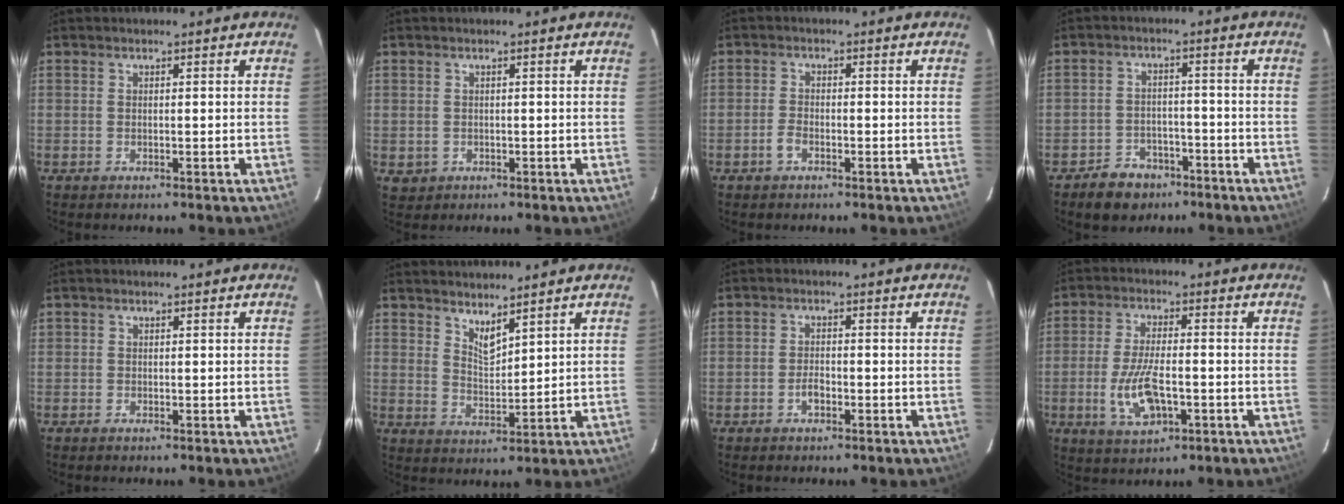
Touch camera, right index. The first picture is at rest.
{"total": 2.1, "force": [-0.1, 2.1, 0.3], "torque": [-0.005, -0.001, 0.003]}
{"total": 1.4, "force": [-0.9, 0.7, 0.8], "torque": [-0.019, 0.000, -0.018]}
{"total": 6.9, "force": [-4.8, 4.8, 1.6], "torque": [-0.049, 0.020, -0.061]}
{"total": 0.0}
{"total": 3.7, "force": [3.3, 0.5, 1.7], "torque": [-0.030, -0.008, 0.056]}
{"total": 2.1, "force": [-1.1, 1.0, 1.5], "torque": [-0.031, 0.003, -0.021]}
{"total": 9.3, "force": [-2.6, 3.8, 8.1], "torque": [-0.169, -0.008, -0.045]}